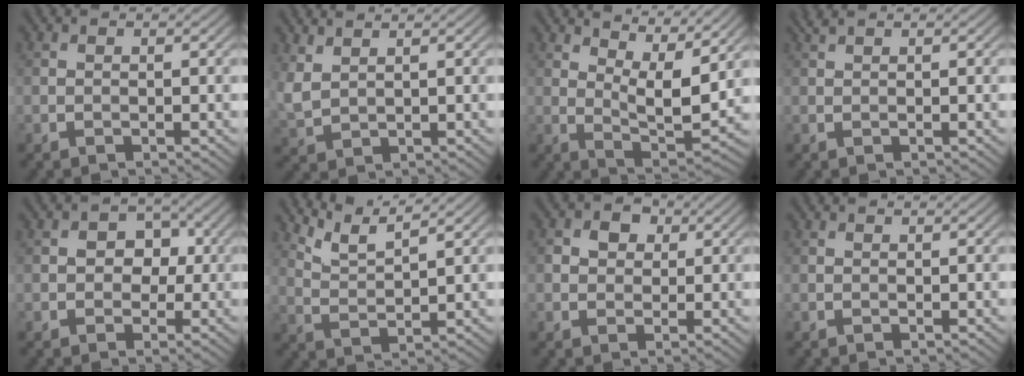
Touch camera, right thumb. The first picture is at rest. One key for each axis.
{"total": 3.7, "fx": 2.7, "fy": 1.4, "fz": 2.0, "tx": -0.066, "ty": 0.003, "tz": 0.064}
{"total": 9.4, "fx": 5.9, "fy": 3.0, "fz": 6.7, "tx": -0.124, "ty": -0.012, "tz": 0.100}
{"total": 1.1, "fx": 0.9, "fy": 0.1, "fz": 0.8, "tx": -0.020, "ty": 0.009, "tz": 0.017}
{"total": 4.0, "fx": 0.0, "fy": 3.4, "fz": 2.2, "tx": -0.026, "ty": 0.002, "tz": -0.014}
{"total": 5.4, "fx": 4.4, "fy": 0.8, "fz": 3.1, "tx": -0.071, "ty": 0.003, "tz": 0.093}
{"total": 3.5, "fx": 1.0, "fy": 2.8, "fz": 1.7, "tx": -0.037, "ty": 0.005, "tz": 0.014}
{"total": 0.0}